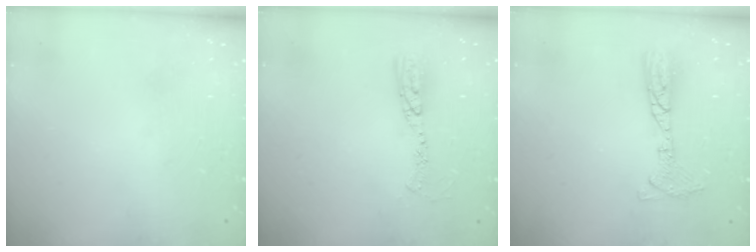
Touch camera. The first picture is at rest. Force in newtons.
{"total": 9.5, "press": 9.5, "slide": 0.9}
{"total": 10.6, "press": 10.4, "slide": 2.2}